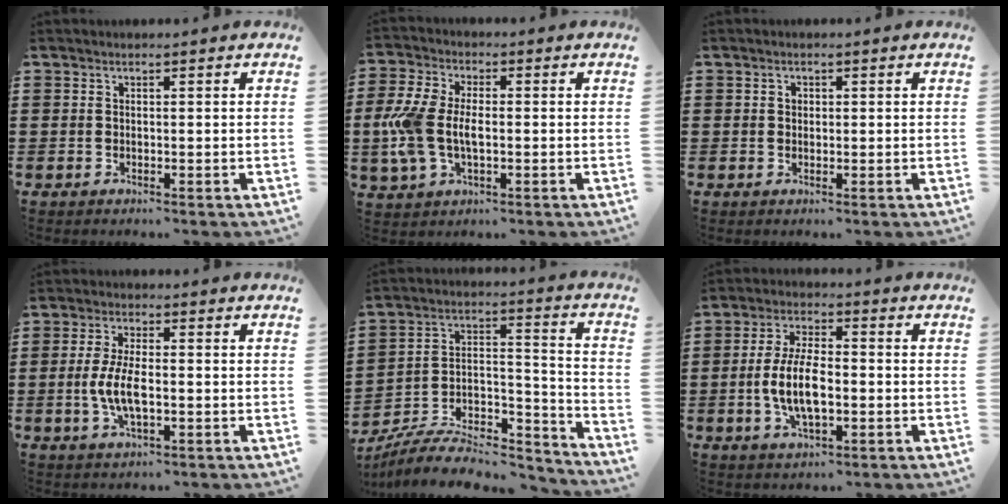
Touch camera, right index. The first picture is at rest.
{"total": 8.0, "force": [-0.8, 4.7, 6.5], "torque": [-0.172, -0.003, -0.025]}
{"total": 0.9, "force": [0.2, 0.7, 0.4], "torque": [-0.010, 0.004, 0.004]}
{"total": 6.4, "force": [-0.9, 2.4, 5.8], "torque": [-0.129, -0.003, -0.024]}
{"total": 7.4, "force": [-6.6, 2.4, 2.3], "torque": [-0.031, 0.014, -0.124]}
{"total": 8.5, "force": [-1.3, 3.8, 7.5], "torque": [-0.164, 0.002, -0.030]}